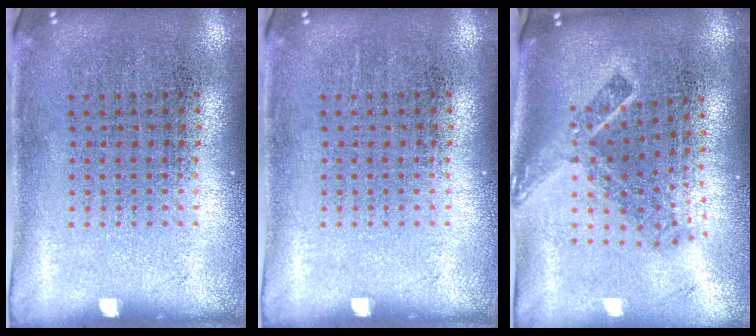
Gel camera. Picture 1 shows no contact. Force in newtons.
{"total": 0.0}
{"total": 2.2, "press": 1.5, "slide": 1.6}